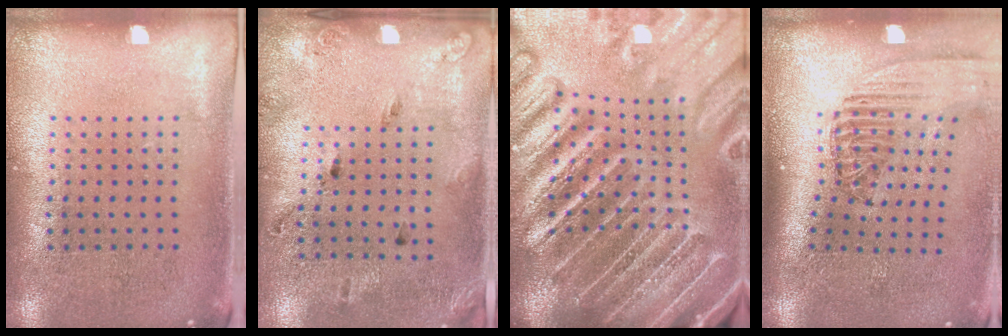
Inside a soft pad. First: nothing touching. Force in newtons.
{"total": 1.8, "press": 1.1, "slide": 1.5}
{"total": 5.3, "press": 4.7, "slide": 2.4}
{"total": 2.4, "press": 1.8, "slide": 1.6}